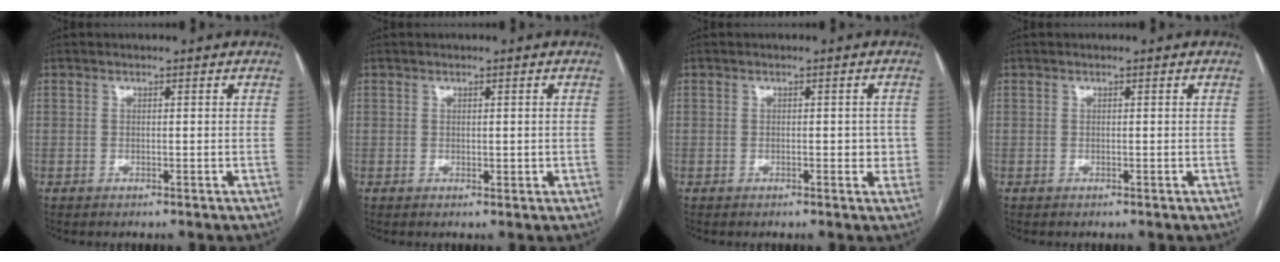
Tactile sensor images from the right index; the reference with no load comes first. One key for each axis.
{"total": 1.1, "fx": 0.1, "fy": 0.8, "fz": 0.8, "tx": -0.010, "ty": -0.001, "tz": 0.004}
{"total": 2.7, "fx": -0.2, "fy": 1.7, "fz": 2.1, "tx": -0.015, "ty": 0.011, "tz": 0.001}
{"total": 0.0}